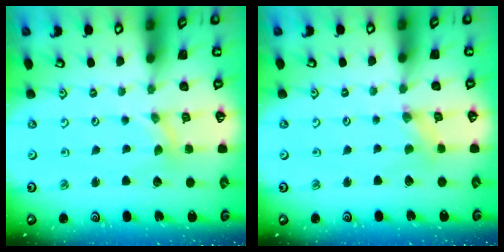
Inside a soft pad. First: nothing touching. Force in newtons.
{"total": 0.0}